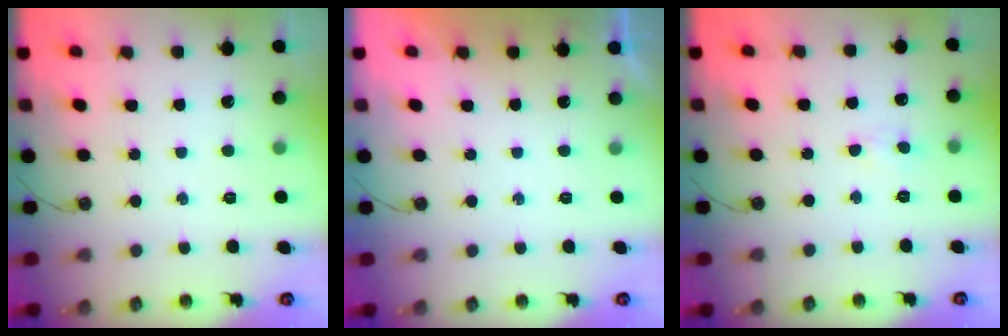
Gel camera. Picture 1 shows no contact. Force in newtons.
{"total": 0.0}
{"total": 4.1, "press": 4.1, "slide": 0.7}